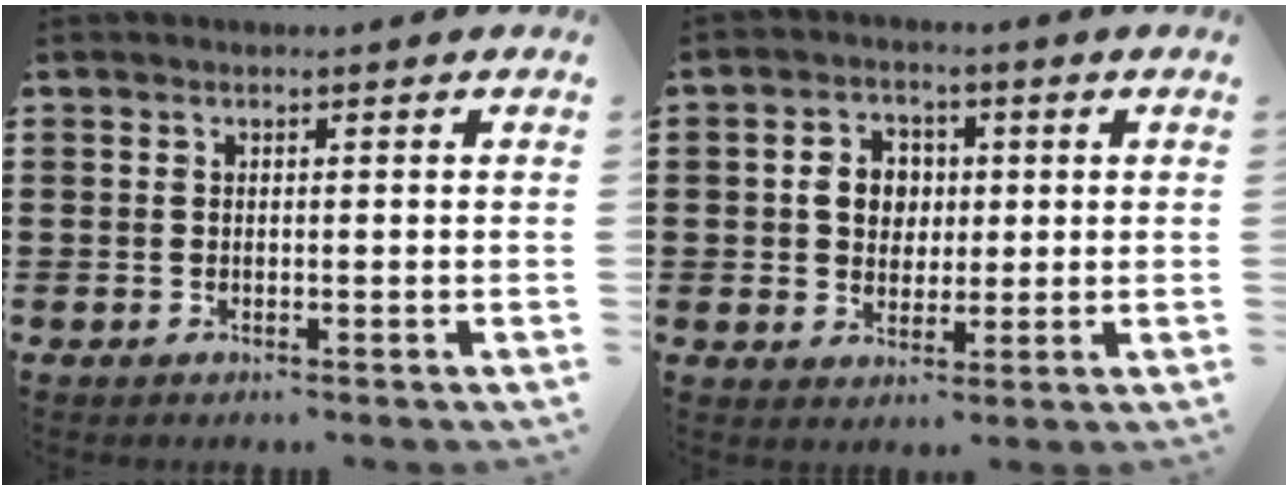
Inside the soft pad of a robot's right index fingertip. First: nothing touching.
{"total": 4.9, "force": [0.5, 4.4, 2.1], "torque": [-0.051, 0.011, 0.004]}